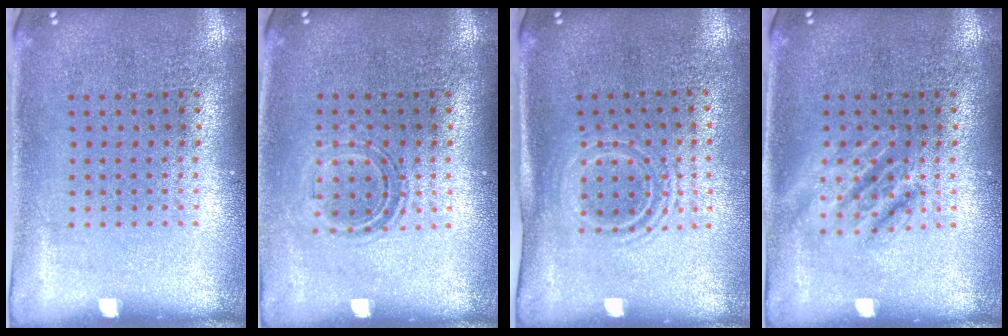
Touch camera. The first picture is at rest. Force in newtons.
{"total": 1.1, "press": 1.0, "slide": 0.5}
{"total": 1.6, "press": 1.2, "slide": 1.1}
{"total": 2.3, "press": 2.2, "slide": 0.3}